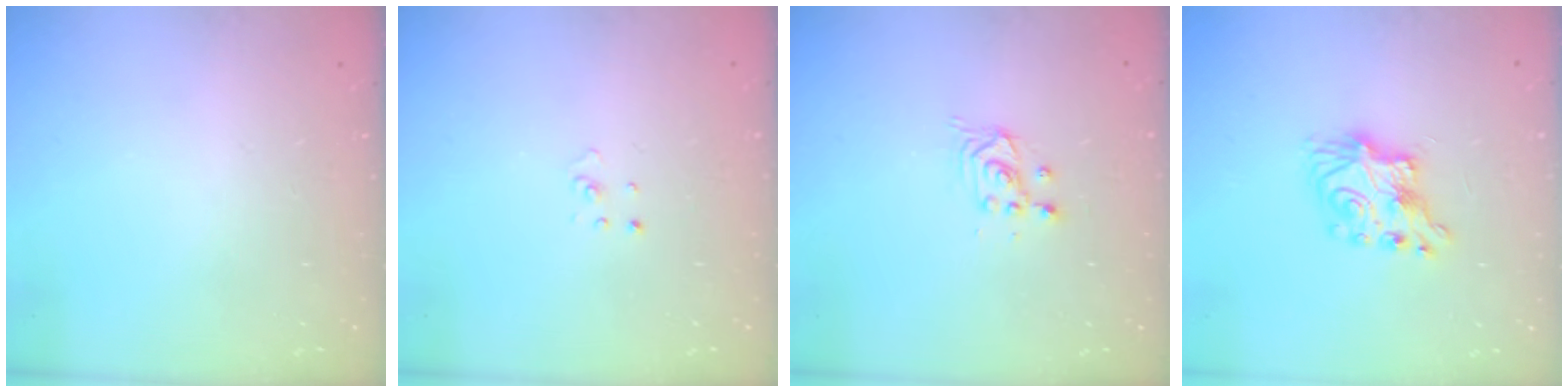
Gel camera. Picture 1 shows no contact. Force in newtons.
{"total": 1.5, "press": 1.5, "slide": 0.1}
{"total": 2.5, "press": 2.5, "slide": 0.2}
{"total": 7.5, "press": 7.5, "slide": 0.4}